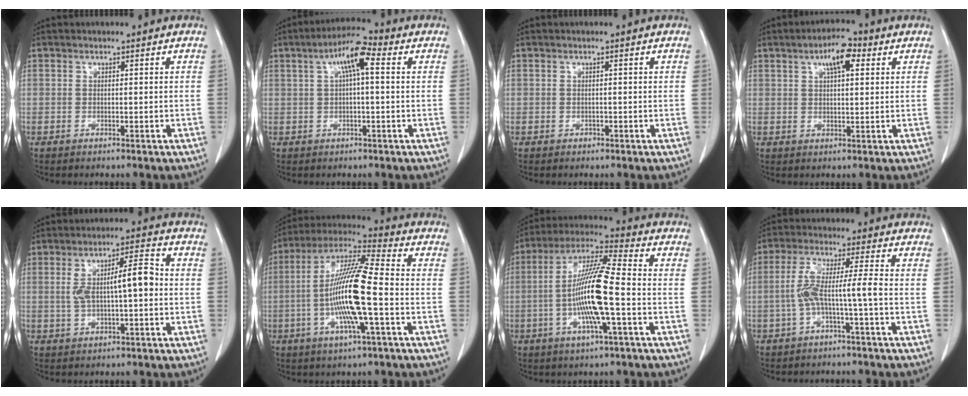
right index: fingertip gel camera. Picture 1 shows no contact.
{"total": 6.8, "force": [1.9, 1.3, 6.4], "torque": [-0.118, 0.026, 0.028]}
{"total": 0.6, "force": [-0.2, 0.5, 0.1], "torque": [-0.001, 0.003, -0.005]}
{"total": 5.8, "force": [2.6, 1.8, 4.9], "torque": [-0.086, 0.013, 0.040]}
{"total": 7.9, "force": [0.3, 1.8, 7.6], "torque": [-0.141, 0.025, 0.009]}
{"total": 15.3, "force": [-2.5, 0.9, 15.1], "torque": [-0.293, 0.001, -0.054]}
{"total": 13.8, "force": [-2.4, 0.7, 13.6], "torque": [-0.264, 0.002, -0.049]}
{"total": 6.5, "force": [-1.5, -0.4, 6.3], "torque": [-0.127, 0.021, -0.025]}